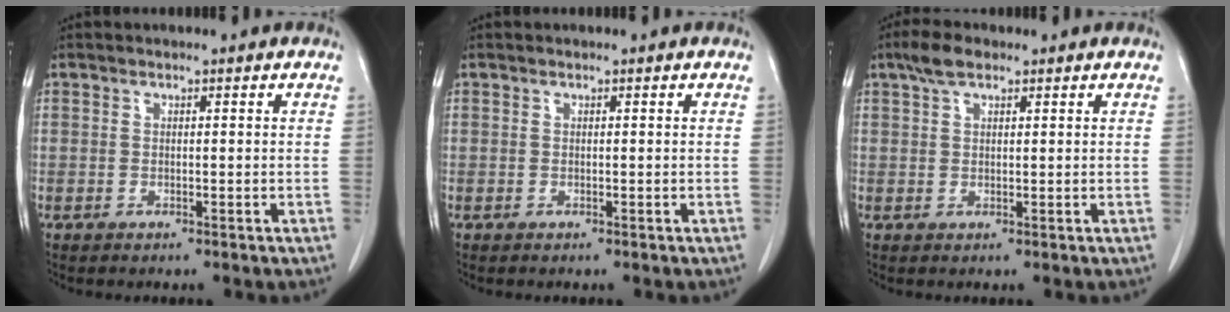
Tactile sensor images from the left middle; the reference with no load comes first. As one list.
[{"total": 0.0}, {"total": 3.4, "force": [2.3, 1.4, 2.1], "torque": [-0.050, 0.012, 0.043]}]